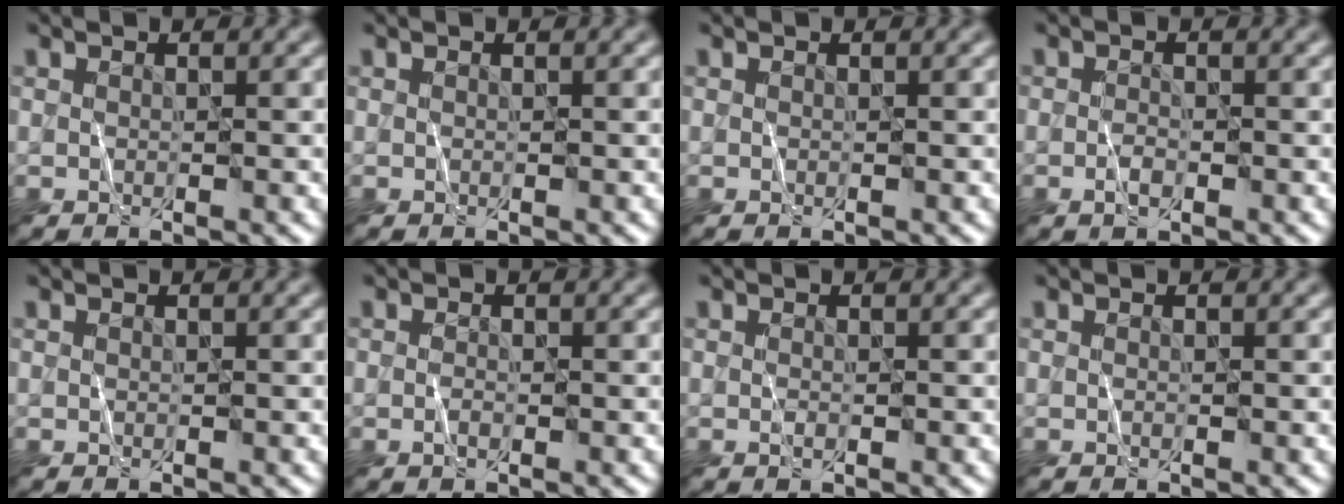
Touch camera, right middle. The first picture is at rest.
{"total": 0.0}
{"total": 0.0}
{"total": 1.2, "force": [-0.5, 0.6, 0.9], "torque": [-0.017, 0.002, -0.012]}
{"total": 0.0}
{"total": 0.7, "force": [-0.3, 0.3, 0.6], "torque": [-0.012, 0.001, -0.007]}
{"total": 0.6, "force": [-0.2, 0.2, 0.6], "torque": [-0.014, 0.000, -0.003]}
{"total": 0.0}